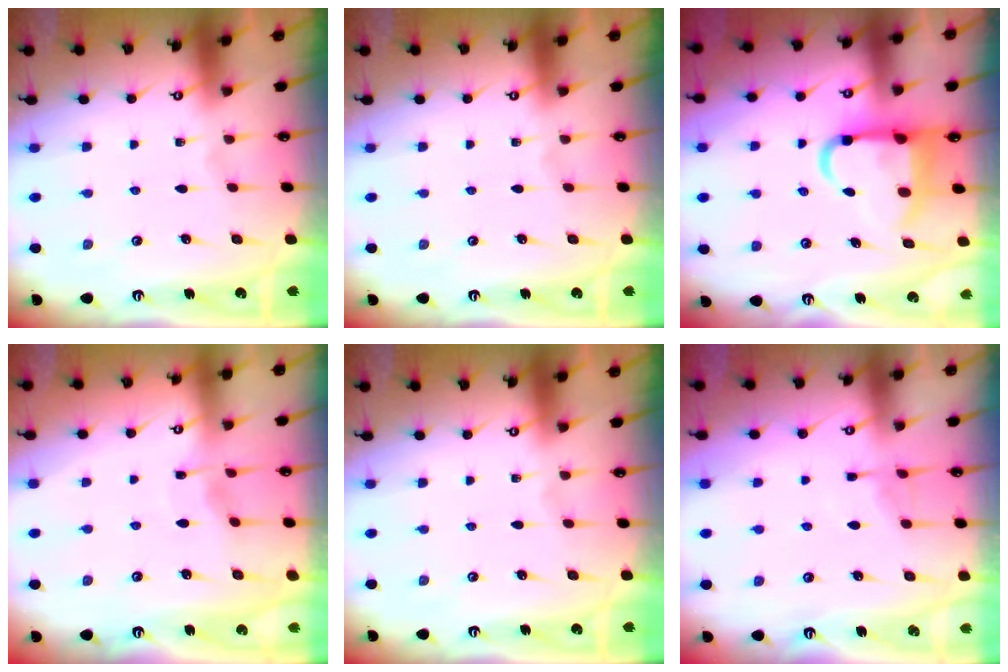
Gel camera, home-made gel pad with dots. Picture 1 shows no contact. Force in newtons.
{"total": 0.0}
{"total": 10.7, "press": 10.6, "slide": 1.5}
{"total": 2.7, "press": 2.7, "slide": 0.3}
{"total": 0.0}
{"total": 4.6, "press": 4.5, "slide": 0.4}